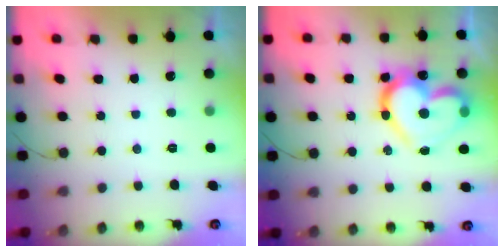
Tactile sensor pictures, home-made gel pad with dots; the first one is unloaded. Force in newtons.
{"total": 20.6, "press": 20.6, "slide": 1.8}